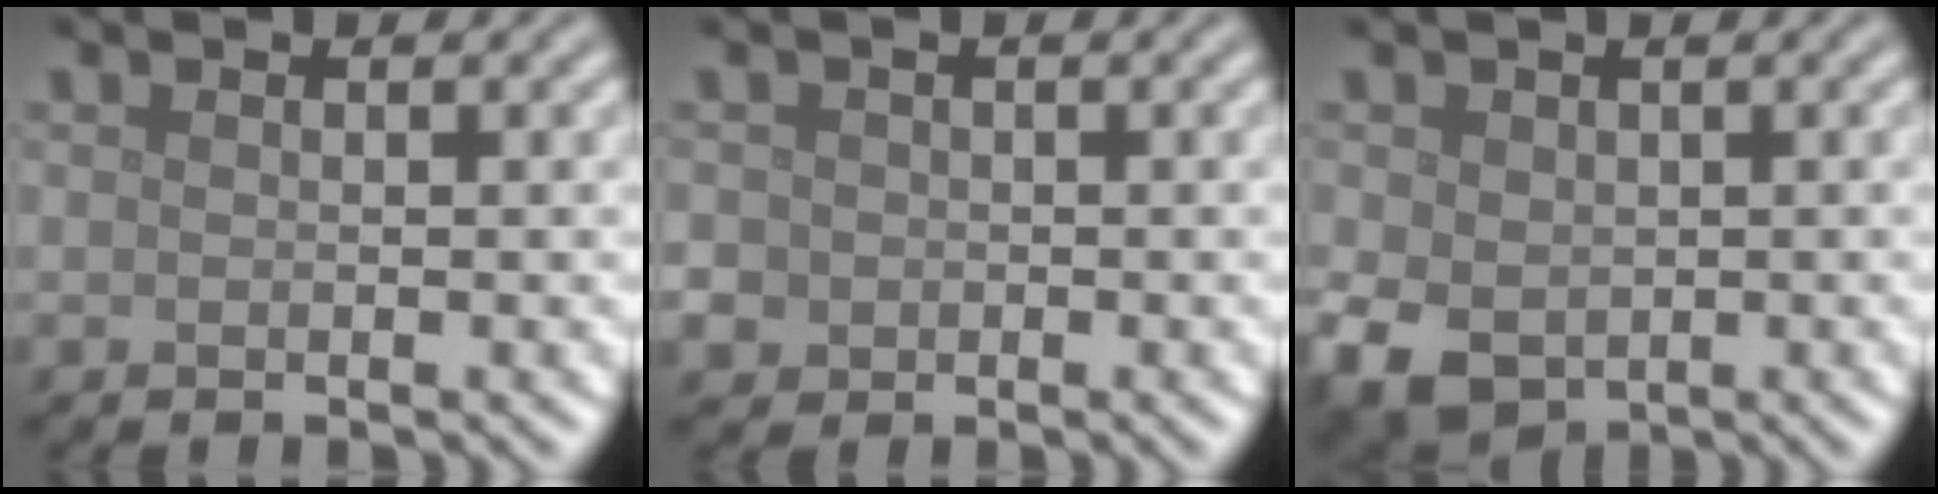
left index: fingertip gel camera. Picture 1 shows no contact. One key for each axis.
{"total": 3.8, "fx": -0.7, "fy": 3.5, "fz": 1.2, "tx": -0.022, "ty": 0.003, "tz": -0.025}
{"total": 5.1, "fx": -1.0, "fy": 4.0, "fz": 3.0, "tx": -0.073, "ty": -0.017, "tz": -0.015}